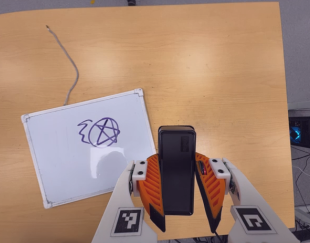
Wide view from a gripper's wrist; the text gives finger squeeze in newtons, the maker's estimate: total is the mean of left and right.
{"total": 8.8, "left": 7.1, "right": 10.4}